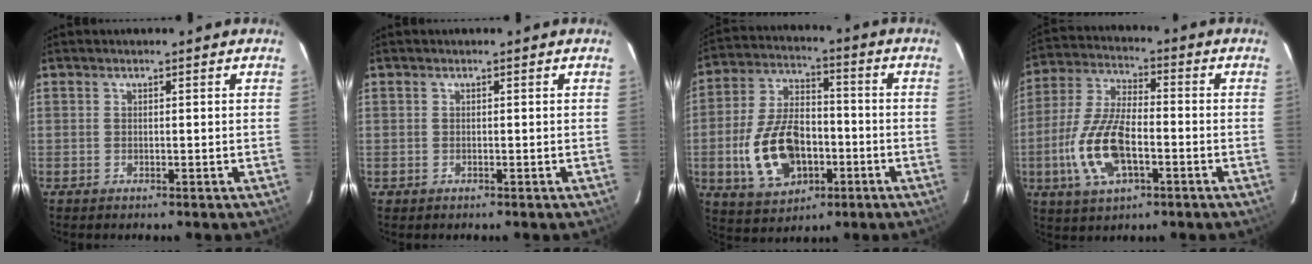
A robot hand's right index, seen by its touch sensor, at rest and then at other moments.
{"total": 0.8, "force": [-0.4, 0.7, -0.1], "torque": [0.002, 0.000, -0.006]}
{"total": 16.1, "force": [-4.6, 9.9, 11.8], "torque": [-0.249, 0.008, -0.064]}
{"total": 14.2, "force": [-4.4, 6.2, 11.9], "torque": [-0.260, -0.001, -0.082]}